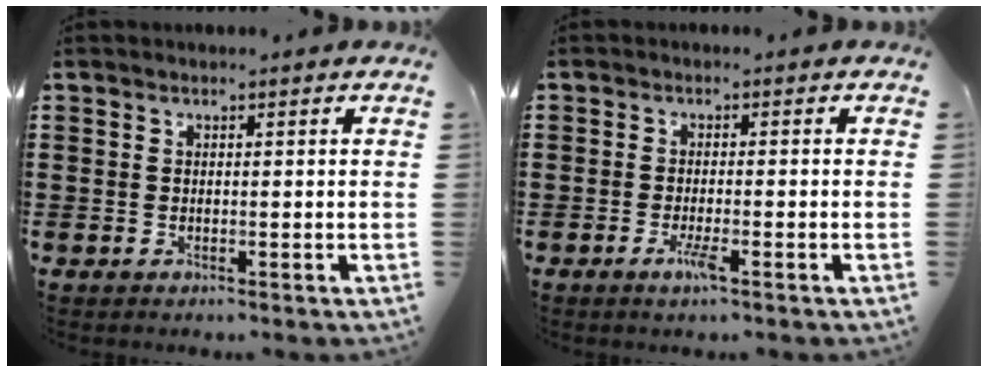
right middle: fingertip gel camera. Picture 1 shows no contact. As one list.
[{"total": 2.8, "force": [-1.3, 0.3, 2.4], "torque": [-0.054, -0.008, -0.028]}]